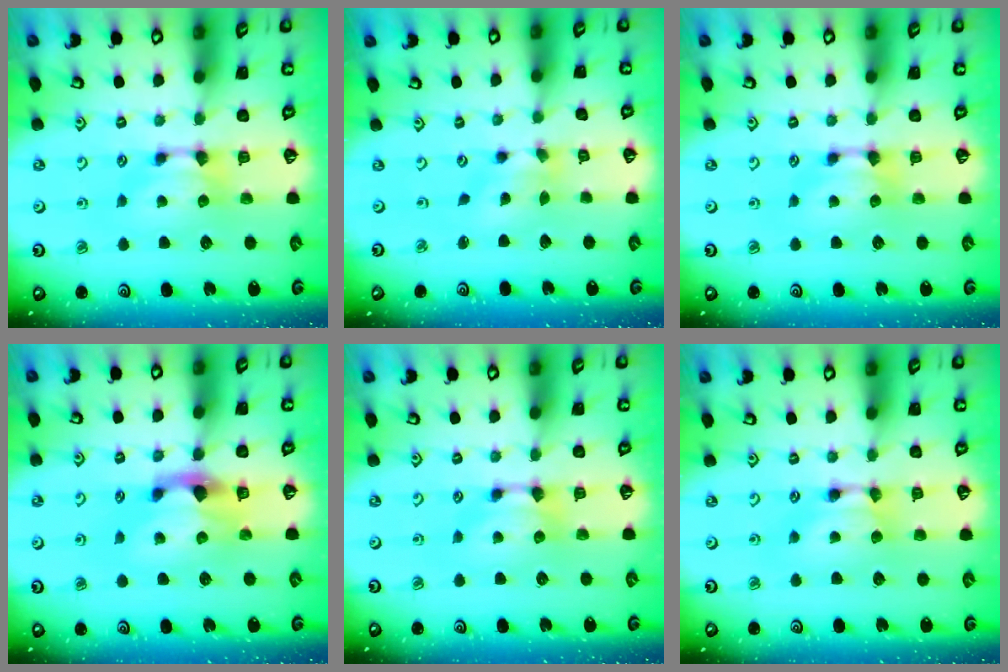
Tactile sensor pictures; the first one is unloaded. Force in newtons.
{"total": 2.2, "press": 1.7, "slide": 1.4}
{"total": 0.0}
{"total": 3.0, "press": 2.7, "slide": 1.3}
{"total": 0.0}
{"total": 1.6, "press": 1.6, "slide": 0.2}